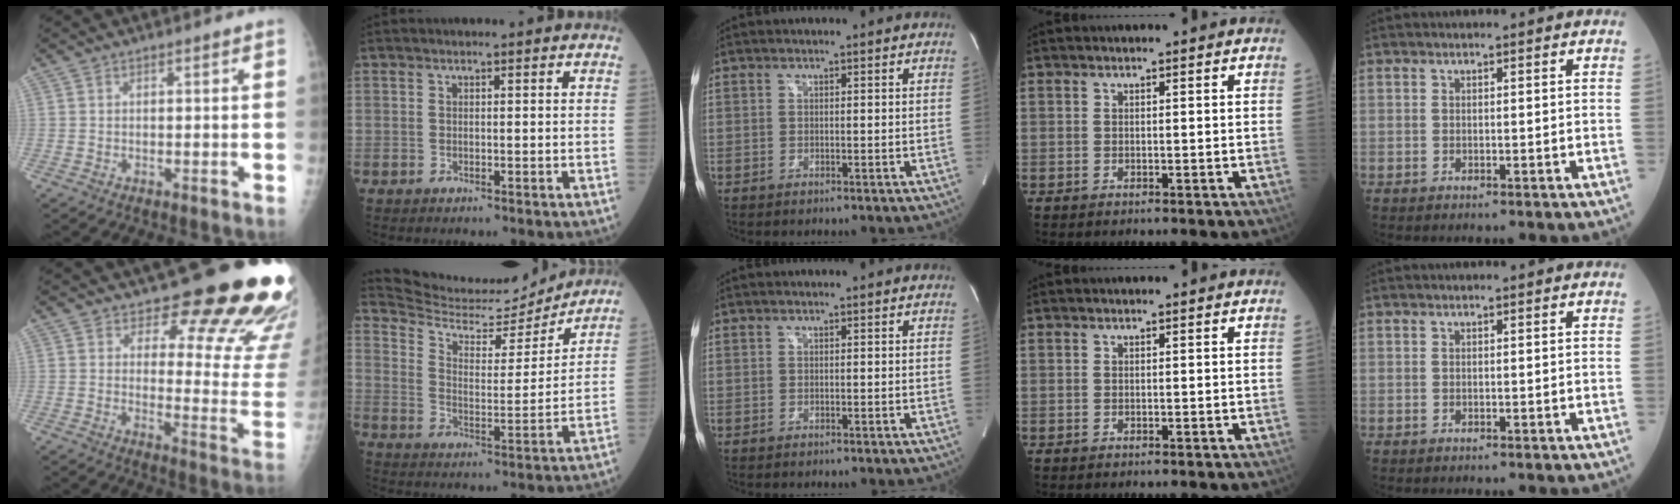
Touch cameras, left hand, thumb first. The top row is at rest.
{"thumb": {"total": 19.9, "force": [16.2, 6.1, 9.7], "torque": [-0.071, -0.130, 0.187]}, "index": {"total": 15.6, "force": [15.3, 1.5, 2.5], "torque": [-0.053, -0.015, 0.235]}}